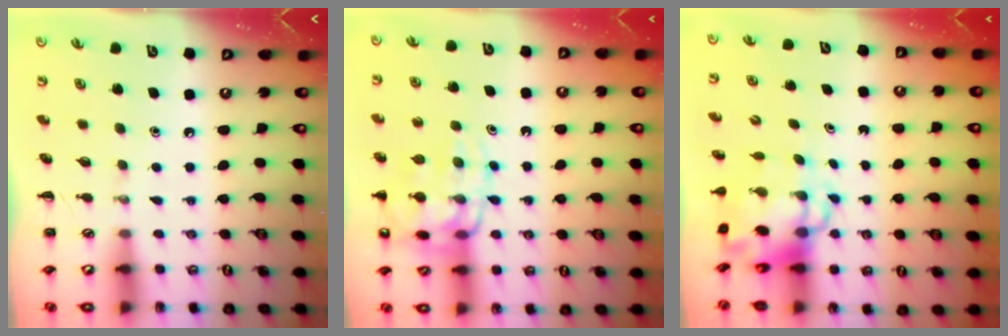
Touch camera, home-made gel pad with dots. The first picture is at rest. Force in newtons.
{"total": 14.6, "press": 14.5, "slide": 1.8}
{"total": 7.4, "press": 7.1, "slide": 2.0}